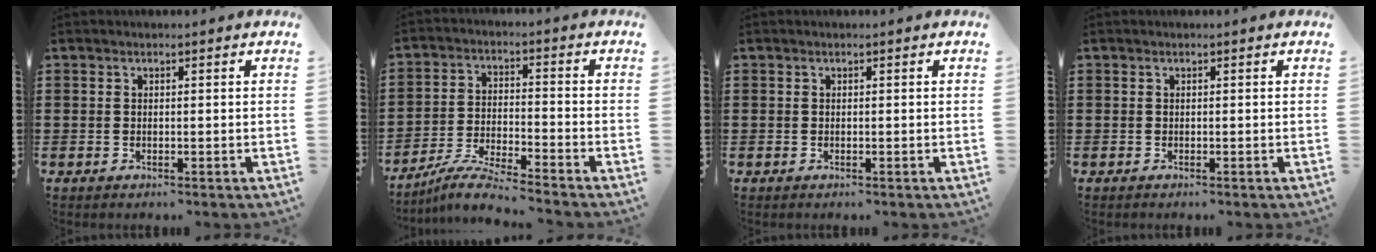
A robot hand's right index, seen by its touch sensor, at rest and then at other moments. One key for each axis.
{"total": 6.2, "fx": -5.9, "fy": -0.2, "fz": 1.9, "tx": -0.050, "ty": -0.006, "tz": -0.119}
{"total": 0.0}
{"total": 0.0}